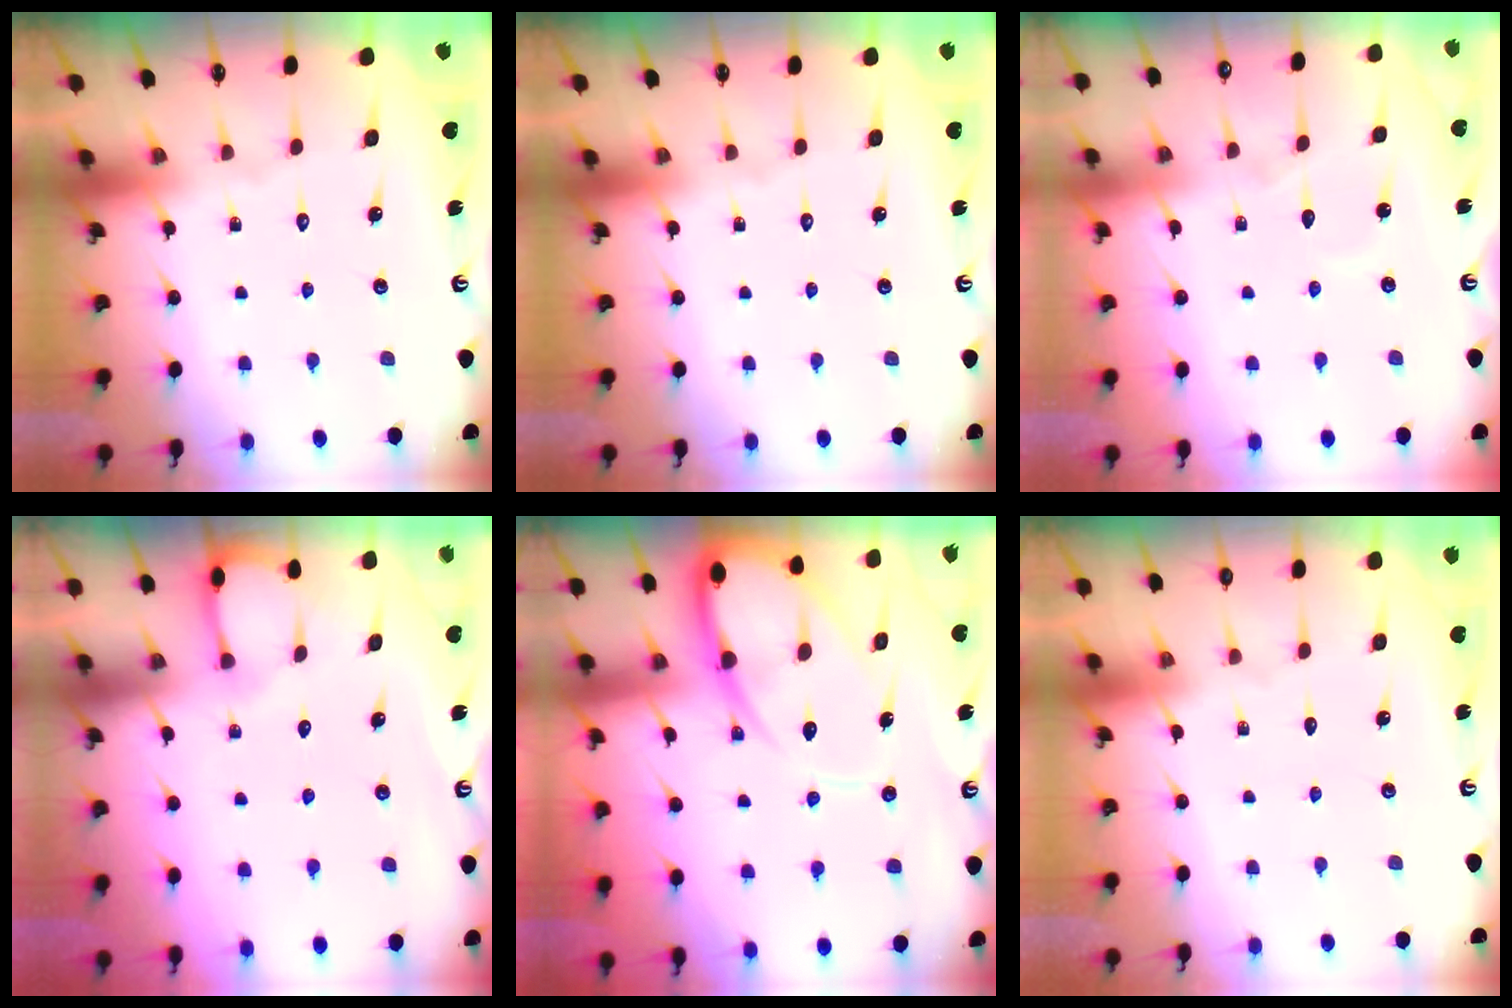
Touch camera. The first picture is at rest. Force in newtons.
{"total": 0.0}
{"total": 3.7, "press": 3.7, "slide": 0.0}
{"total": 2.0, "press": 2.0, "slide": 0.3}
{"total": 12.4, "press": 12.4, "slide": 1.2}
{"total": 0.0}